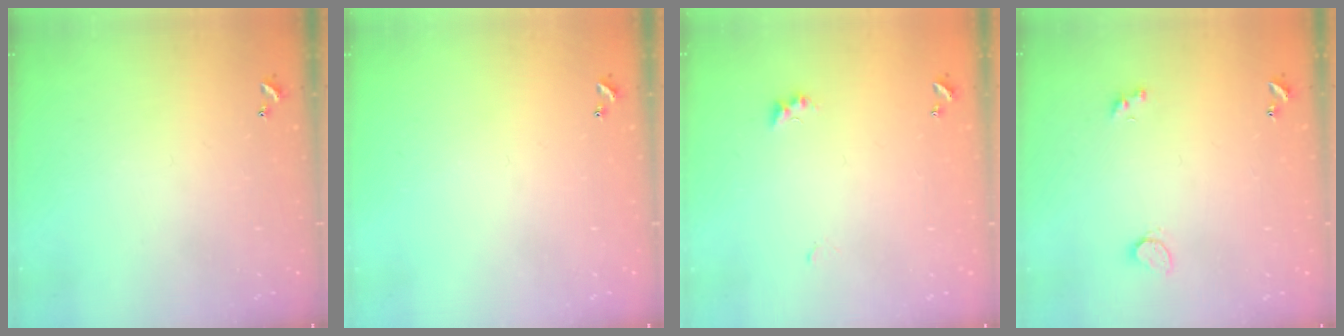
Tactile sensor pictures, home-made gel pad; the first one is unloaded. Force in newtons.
{"total": 0.0}
{"total": 2.7, "press": 2.6, "slide": 0.6}
{"total": 3.5, "press": 3.2, "slide": 1.5}